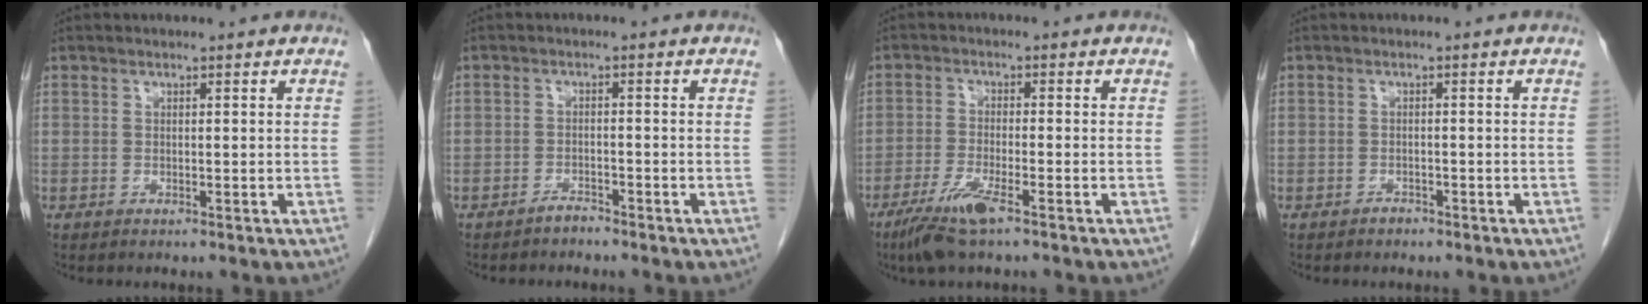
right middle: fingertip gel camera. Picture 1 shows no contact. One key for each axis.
{"total": 1.5, "fx": -1.4, "fy": 0.3, "fz": 0.2, "tx": -0.002, "ty": 0.000, "tz": -0.023}
{"total": 6.1, "fx": -4.0, "fy": 0.4, "fz": 4.6, "tx": -0.100, "ty": -0.015, "tz": -0.076}
{"total": 0.9, "fx": -0.8, "fy": 0.5, "fz": 0.1, "tx": -0.003, "ty": 0.002, "tz": -0.014}